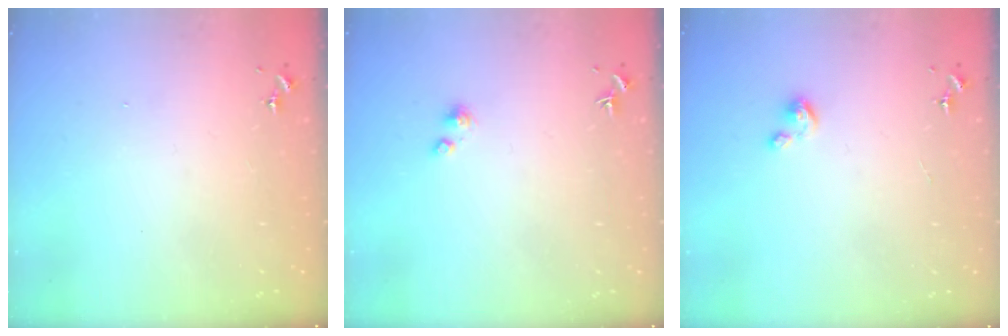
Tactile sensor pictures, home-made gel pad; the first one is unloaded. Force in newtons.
{"total": 2.2, "press": 2.2, "slide": 0.2}
{"total": 3.0, "press": 3.0, "slide": 0.2}